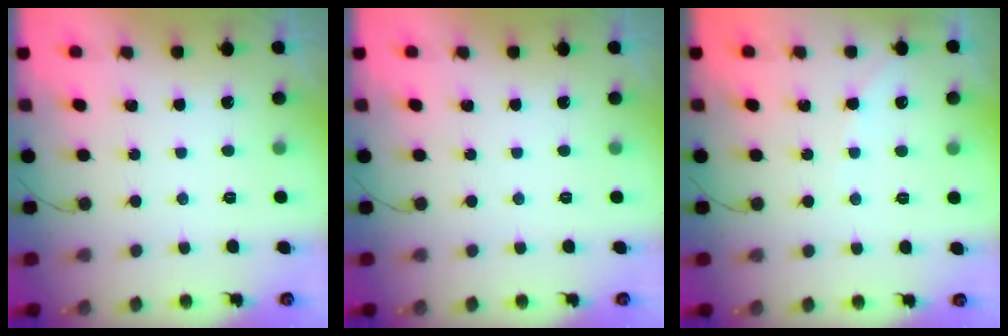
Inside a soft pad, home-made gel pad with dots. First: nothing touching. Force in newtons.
{"total": 0.0}
{"total": 3.5, "press": 3.5, "slide": 0.5}